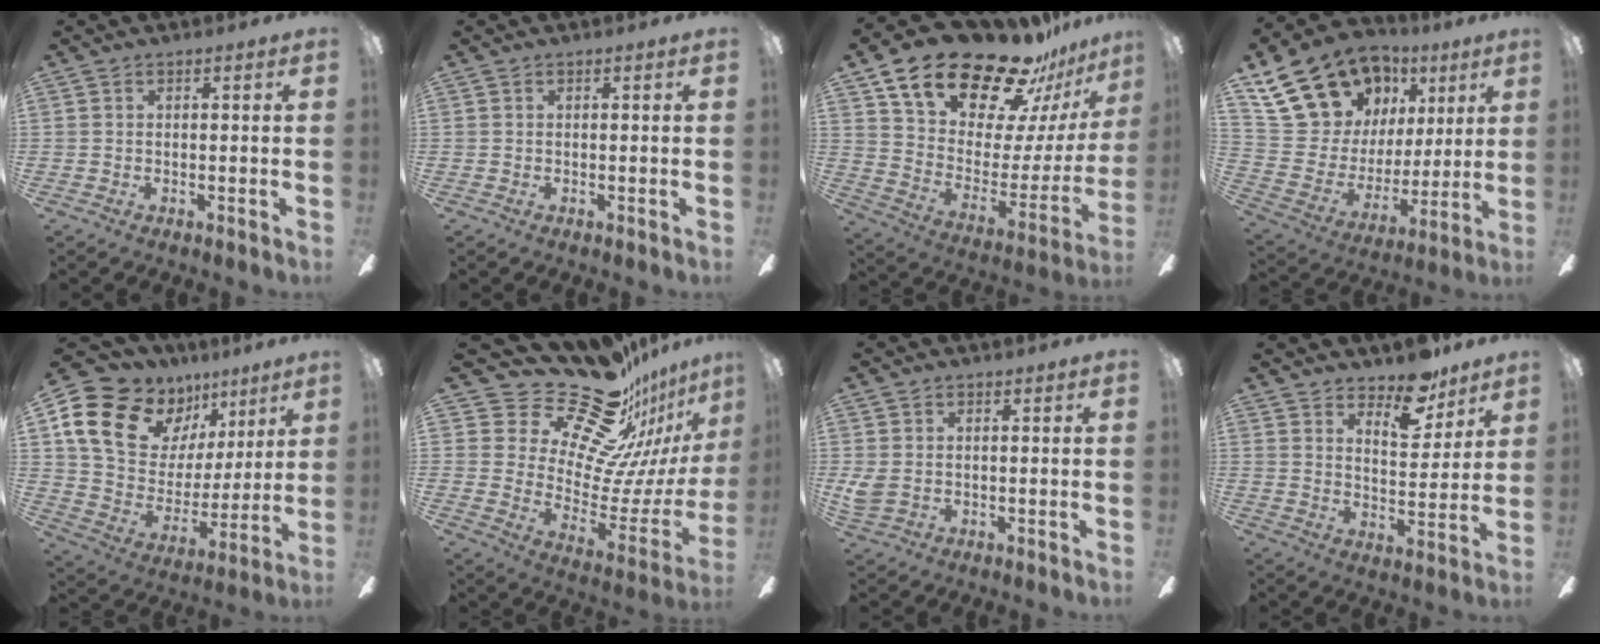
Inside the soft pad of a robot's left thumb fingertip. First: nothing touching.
{"total": 0.0}
{"total": 25.4, "force": [19.2, 11.2, 12.2], "torque": [-0.200, -0.127, 0.345]}
{"total": 19.8, "force": [13.5, 12.8, 6.8], "torque": [-0.147, -0.073, 0.275]}
{"total": 19.7, "force": [10.8, 13.5, 9.2], "torque": [-0.167, -0.048, 0.211]}
{"total": 22.8, "force": [18.5, 9.3, 9.5], "torque": [-0.147, -0.154, 0.333]}
{"total": 3.3, "force": [0.7, 2.6, 1.9], "torque": [-0.043, -0.004, 0.010]}
{"total": 10.5, "force": [8.3, 4.6, 4.5], "torque": [-0.050, -0.049, 0.145]}